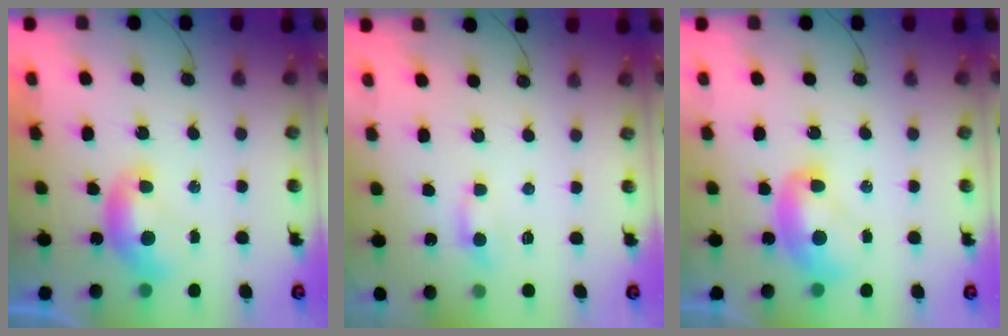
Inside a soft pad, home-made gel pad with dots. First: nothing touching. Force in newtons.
{"total": 0.0}
{"total": 2.4, "press": 2.4, "slide": 0.2}